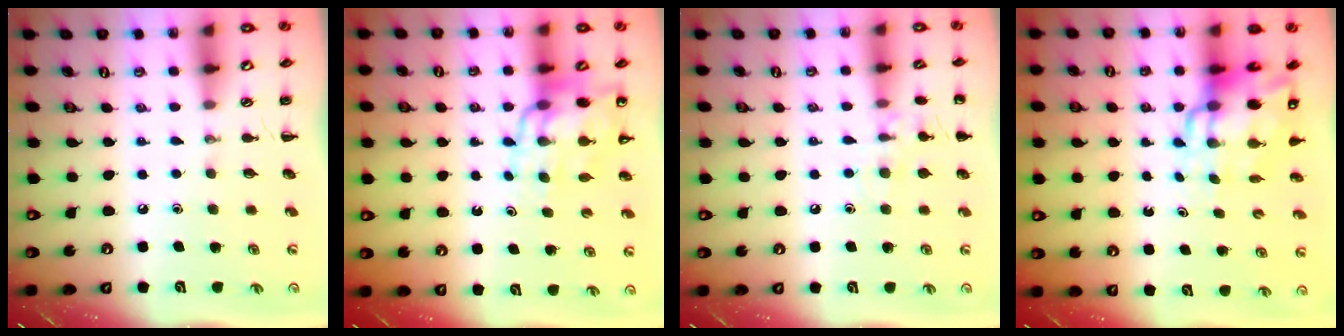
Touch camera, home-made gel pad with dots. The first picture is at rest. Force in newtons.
{"total": 13.9, "press": 13.4, "slide": 3.8}
{"total": 8.9, "press": 8.7, "slide": 2.0}
{"total": 10.6, "press": 10.1, "slide": 3.2}